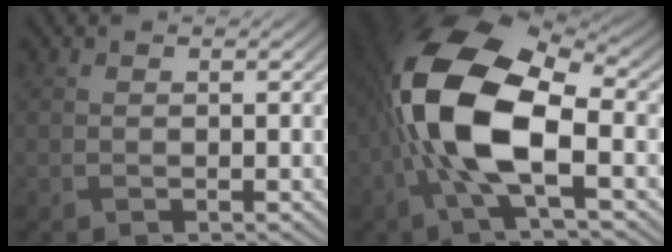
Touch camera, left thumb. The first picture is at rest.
{"total": 14.2, "force": [-1.5, 6.6, 12.5], "torque": [-0.273, 0.006, -0.041]}